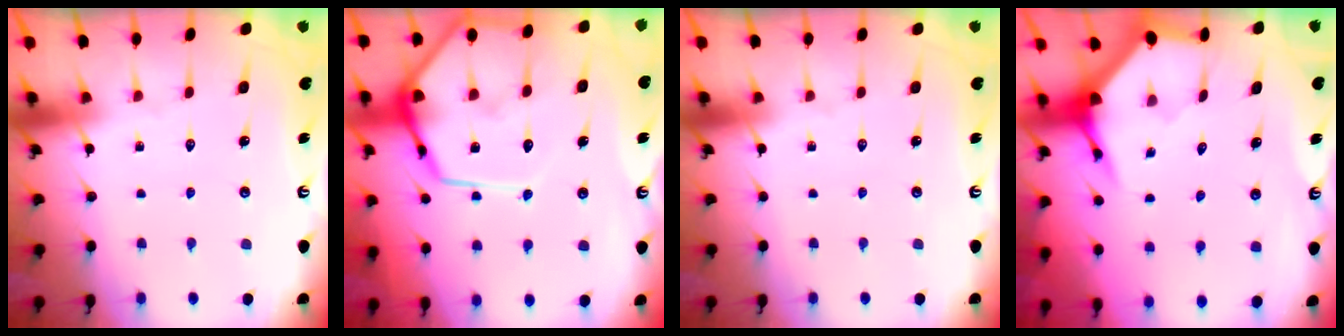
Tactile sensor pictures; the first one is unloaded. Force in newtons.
{"total": 17.2, "press": 17.1, "slide": 1.5}
{"total": 0.0}
{"total": 3.9, "press": 3.9, "slide": 0.5}